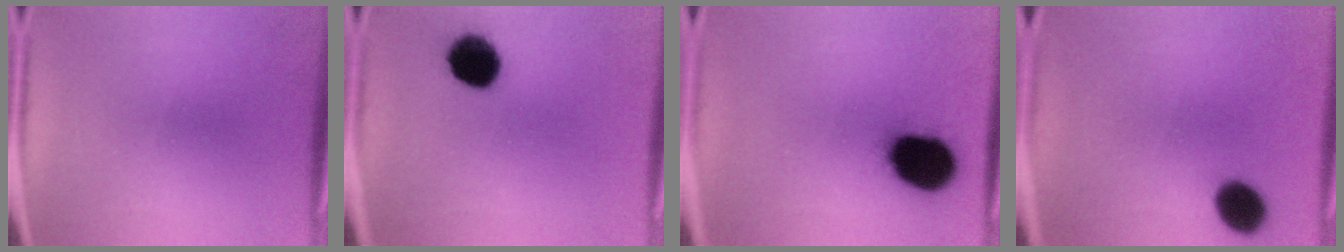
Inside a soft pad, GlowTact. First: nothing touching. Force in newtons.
{"total": 11.1}
{"total": 18.1}
{"total": 8.2}